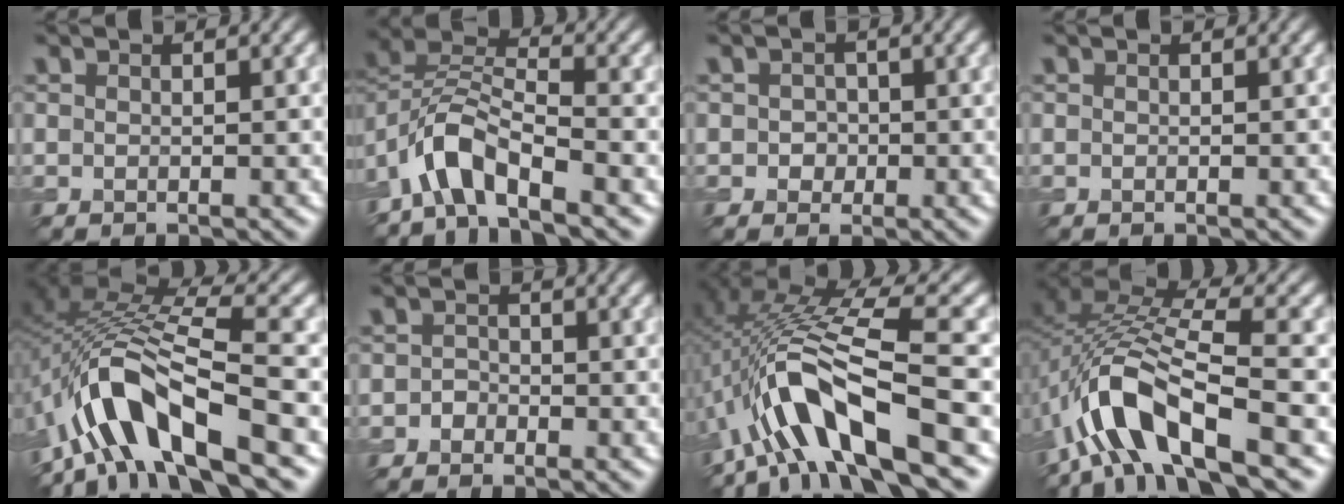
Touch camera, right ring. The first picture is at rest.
{"total": 5.6, "force": [-3.7, 2.2, 3.6], "torque": [-0.060, 0.011, -0.077]}
{"total": 1.3, "force": [0.0, 1.3, 0.2], "torque": [0.001, 0.004, -0.002]}
{"total": 0.0}
{"total": 11.3, "force": [-4.9, 4.1, 9.3], "torque": [-0.167, 0.020, -0.091]}
{"total": 0.9, "force": [-0.6, 0.7, 0.0], "torque": [0.000, 0.009, -0.013]}
{"total": 10.8, "force": [-3.4, 2.8, 9.8], "torque": [-0.178, 0.028, -0.059]}
{"total": 9.9, "force": [-4.0, 3.7, 8.2], "torque": [-0.159, 0.020, -0.082]}